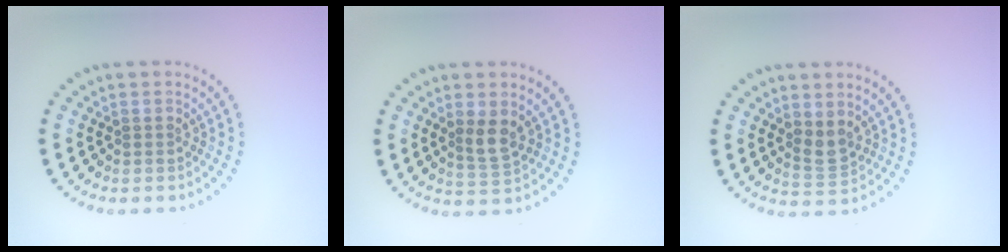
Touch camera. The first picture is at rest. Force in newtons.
{"total": 2.1, "press": 1.9, "slide": 1.0}
{"total": 1.8, "press": 1.5, "slide": 1.0}